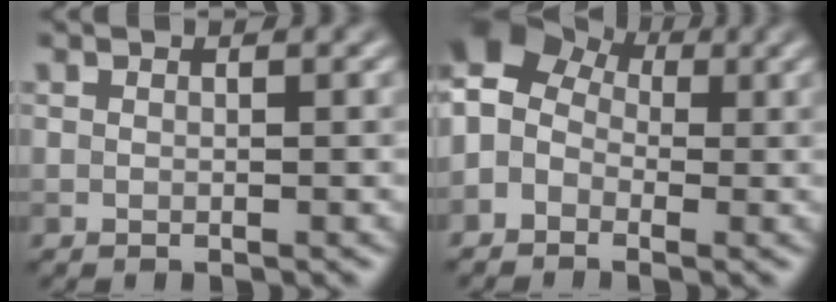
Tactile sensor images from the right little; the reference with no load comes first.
{"total": 6.6, "force": [0.3, 5.3, 3.9], "torque": [-0.069, 0.027, -0.022]}